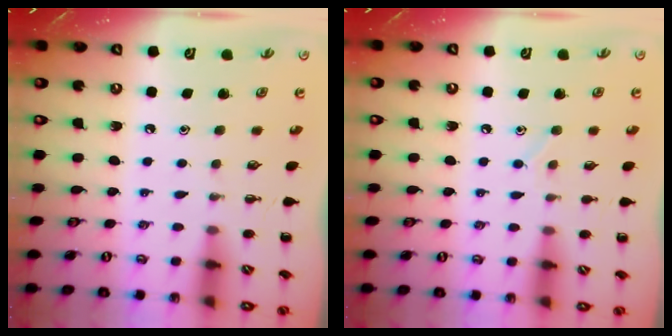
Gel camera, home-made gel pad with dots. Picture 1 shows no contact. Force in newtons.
{"total": 6.1, "press": 5.9, "slide": 1.5}